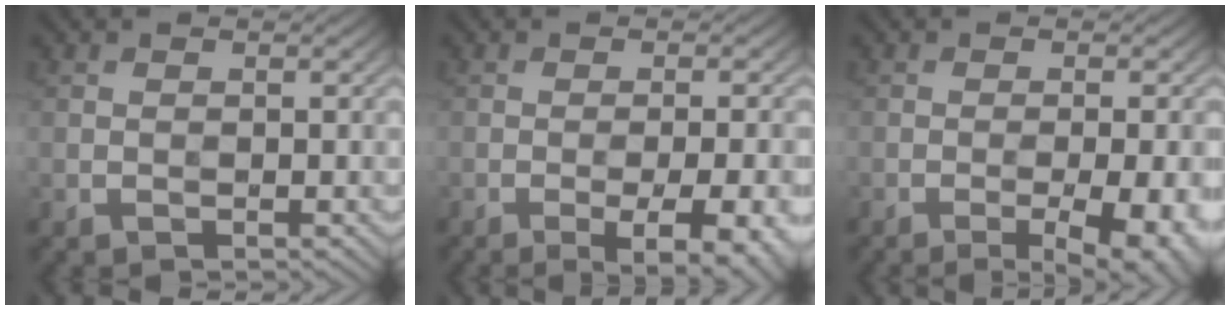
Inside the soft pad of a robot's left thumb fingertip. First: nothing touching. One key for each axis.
{"total": 8.2, "fx": -3.7, "fy": 2.2, "fz": 7.0, "tx": -0.103, "ty": -0.001, "tz": -0.036}
{"total": 7.1, "fx": -2.8, "fy": 1.8, "fz": 6.2, "tx": -0.092, "ty": -0.005, "tz": -0.032}